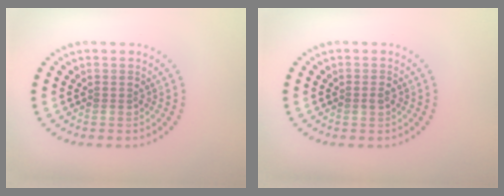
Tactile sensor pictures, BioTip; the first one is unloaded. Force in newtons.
{"total": 0.9, "press": 0.9, "slide": 0.1}